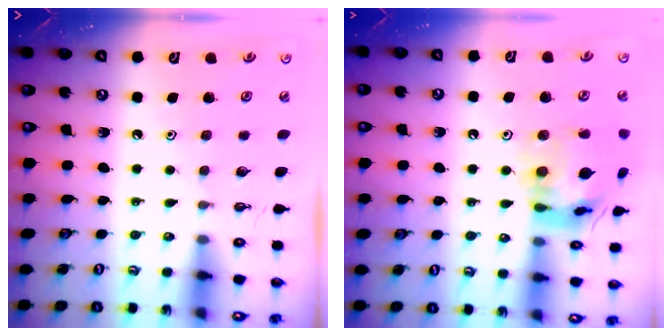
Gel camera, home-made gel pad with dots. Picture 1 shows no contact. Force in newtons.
{"total": 17.5, "press": 17.4, "slide": 1.7}